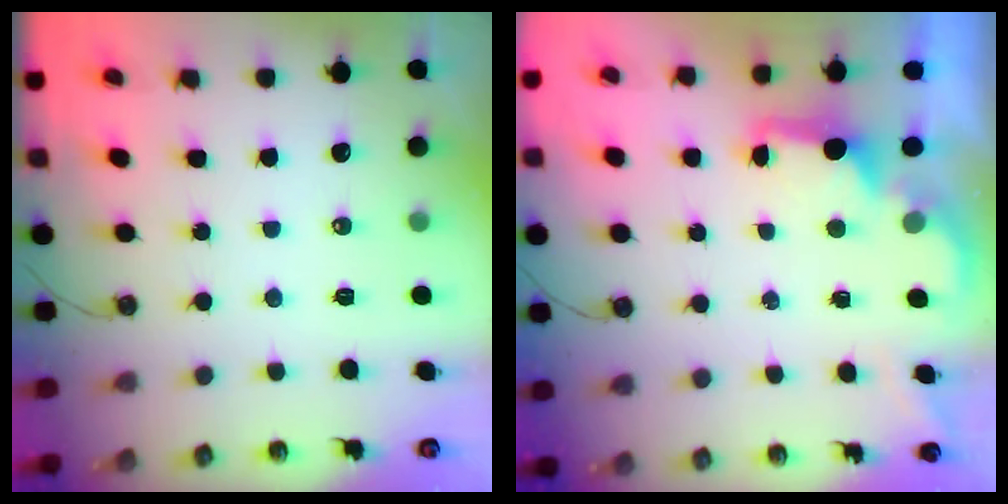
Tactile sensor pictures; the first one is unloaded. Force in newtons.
{"total": 2.1, "press": 1.9, "slide": 0.8}